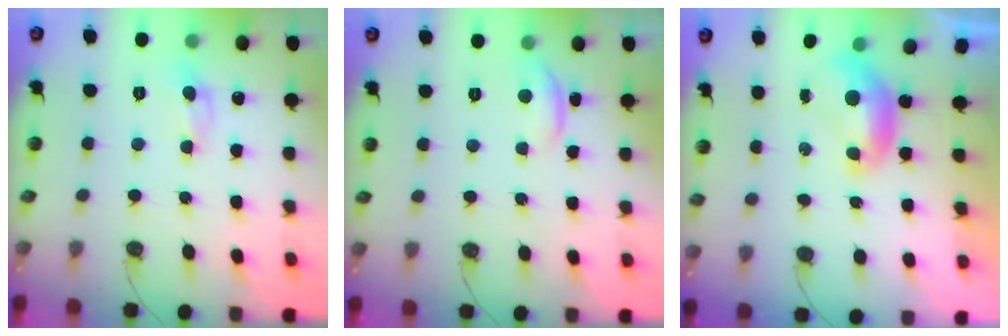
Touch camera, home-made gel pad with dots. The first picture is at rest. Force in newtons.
{"total": 1.2, "press": 1.1, "slide": 0.6}
{"total": 0.0}